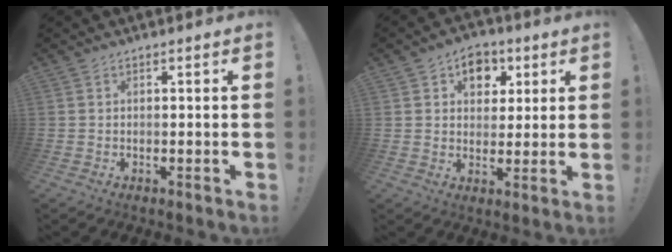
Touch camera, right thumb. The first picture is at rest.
{"total": 8.2, "force": [3.2, 6.8, 3.3], "torque": [-0.029, -0.011, 0.060]}